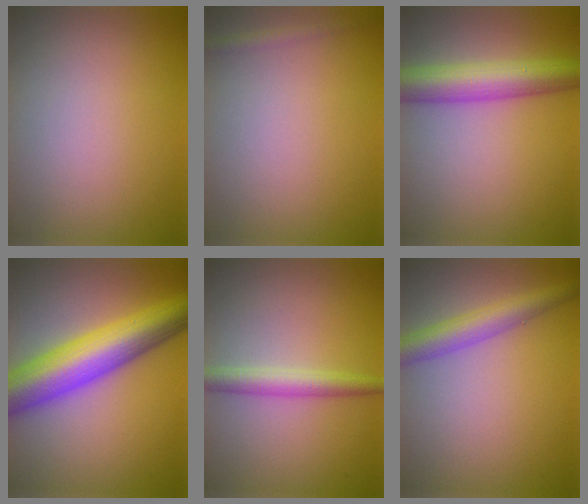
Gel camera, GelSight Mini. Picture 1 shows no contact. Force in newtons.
{"total": 0.9, "press": 0.9, "slide": 0.1}
{"total": 6.4, "press": 6.4, "slide": 0.1}
{"total": 10.4, "press": 10.4, "slide": 0.2}
{"total": 2.9, "press": 2.9, "slide": 0.1}
{"total": 3.9, "press": 3.9, "slide": 0.1}